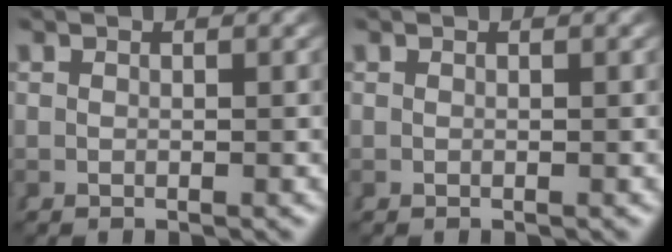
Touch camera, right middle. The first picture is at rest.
{"total": 0.0}